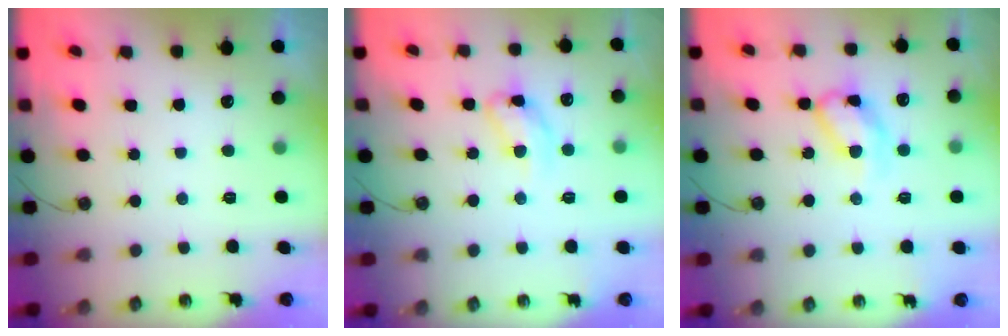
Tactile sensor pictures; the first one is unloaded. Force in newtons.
{"total": 11.4, "press": 11.3, "slide": 0.8}
{"total": 12.5, "press": 12.5, "slide": 0.8}